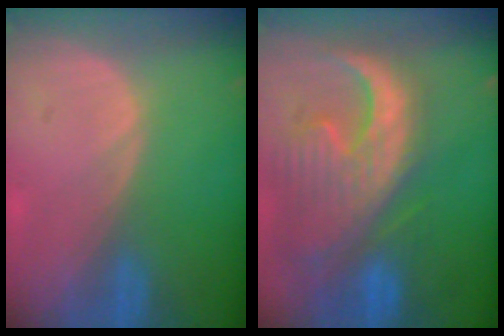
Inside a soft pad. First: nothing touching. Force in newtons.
{"total": 13.5, "press": 11.5, "slide": 7.0}